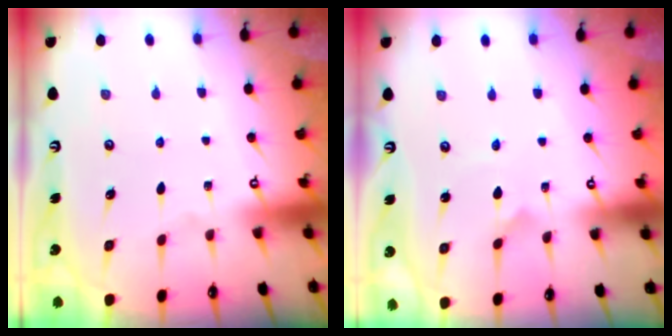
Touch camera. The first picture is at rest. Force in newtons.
{"total": 1.3, "press": 1.3, "slide": 0.2}